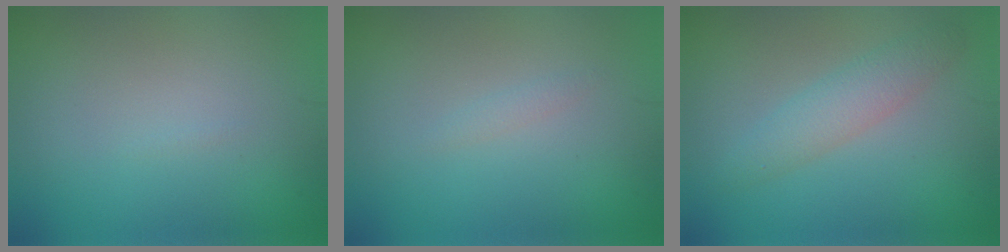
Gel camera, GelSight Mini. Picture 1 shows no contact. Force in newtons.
{"total": 0.6, "press": 0.6, "slide": 0.0}
{"total": 2.8, "press": 2.8, "slide": 0.0}